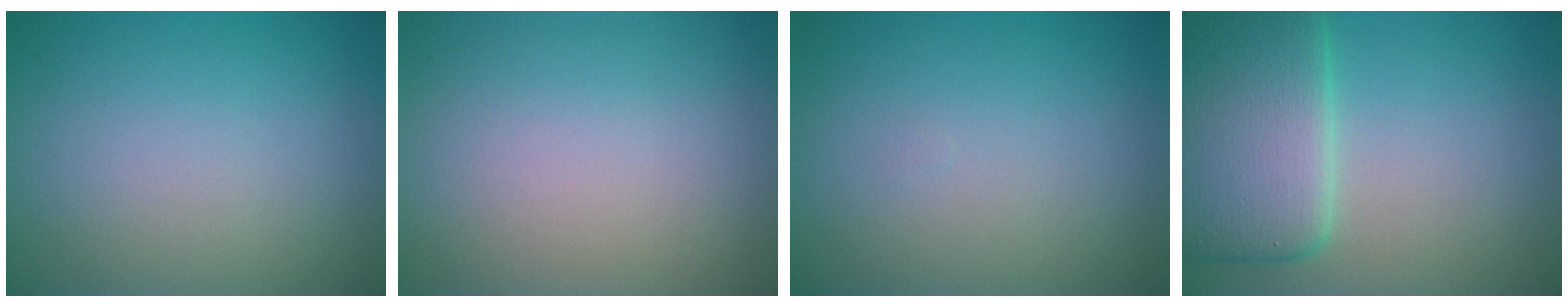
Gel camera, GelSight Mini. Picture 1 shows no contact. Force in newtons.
{"total": 0.0}
{"total": 0.0}
{"total": 8.9, "press": 8.9, "slide": 0.3}